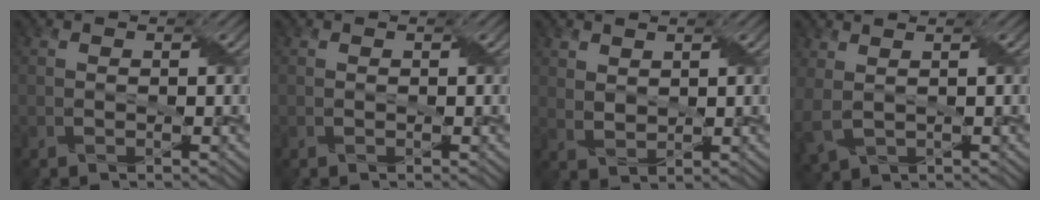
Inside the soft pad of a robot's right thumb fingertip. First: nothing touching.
{"total": 0.0}
{"total": 2.2, "force": [1.7, 1.2, 0.8], "torque": [-0.026, -0.002, 0.040]}
{"total": 3.3, "force": [1.2, 1.6, 2.6], "torque": [-0.073, 0.006, 0.033]}